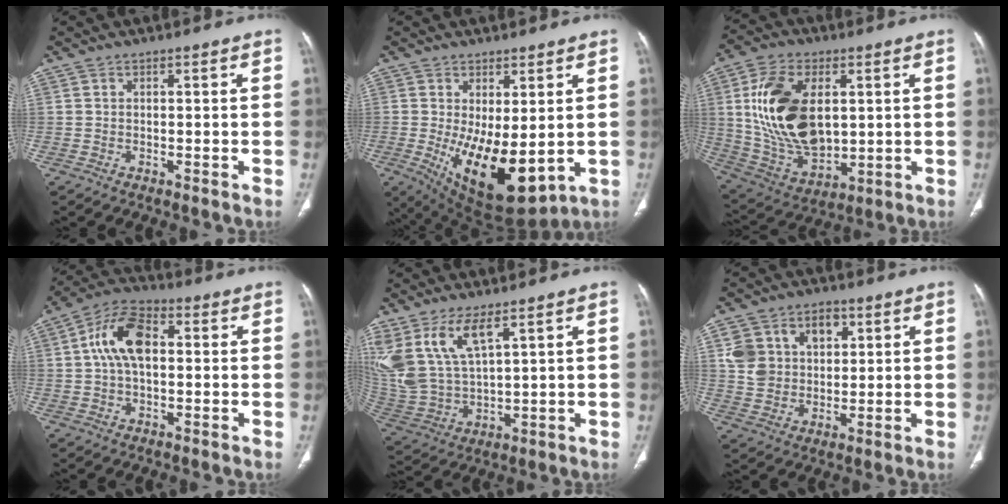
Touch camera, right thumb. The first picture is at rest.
{"total": 14.4, "force": [-1.5, 6.4, 12.8], "torque": [-0.201, -0.029, 0.003]}
{"total": 20.6, "force": [3.4, 12.3, 16.2], "torque": [-0.296, -0.017, 0.079]}
{"total": 10.9, "force": [1.5, 6.2, 8.8], "torque": [-0.167, 0.026, 0.020]}
{"total": 13.9, "force": [7.4, 5.9, 10.1], "torque": [-0.217, -0.027, 0.169]}
{"total": 11.6, "force": [3.9, 9.0, 6.2], "torque": [-0.068, -0.004, 0.077]}